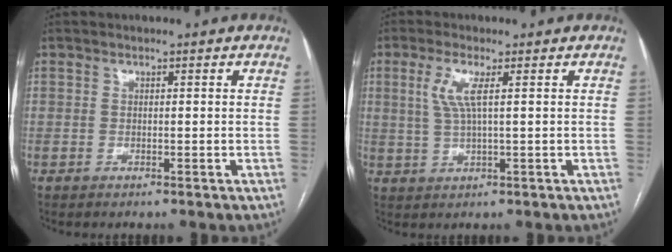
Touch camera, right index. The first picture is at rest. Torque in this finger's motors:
{"motor_torque": [0.24, 0.21, 0.34, 0.11]}